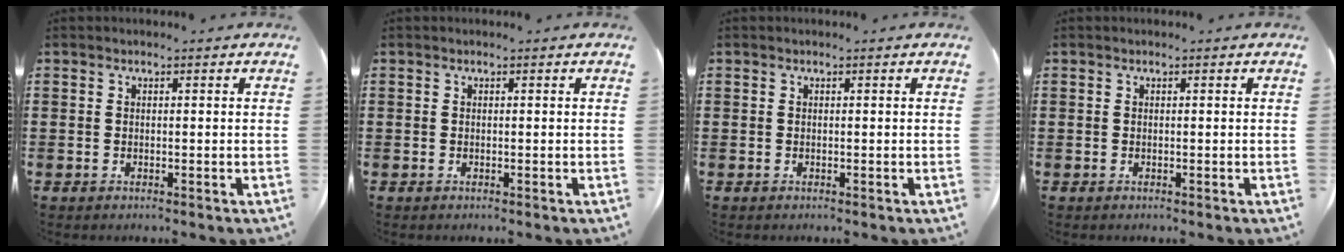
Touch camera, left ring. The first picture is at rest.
{"total": 0.0}
{"total": 0.0}
{"total": 0.0}